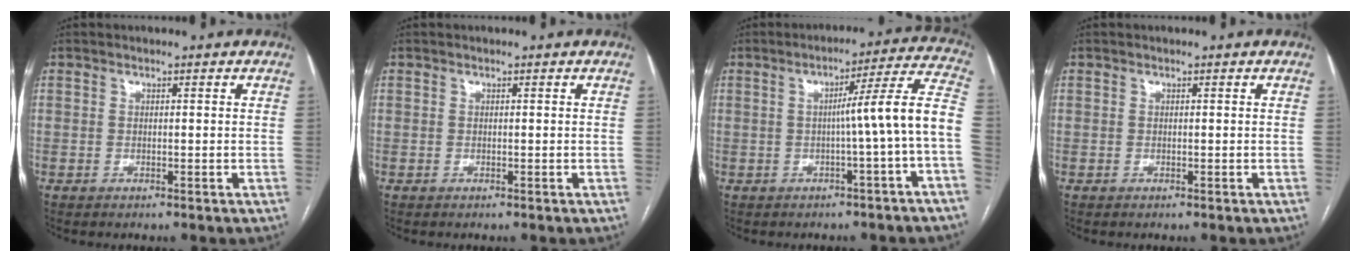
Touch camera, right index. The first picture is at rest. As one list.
[{"total": 0.0}, {"total": 9.6, "force": [-1.8, -1.7, 9.3], "torque": [-0.120, 0.025, -0.026]}, {"total": 0.0}]